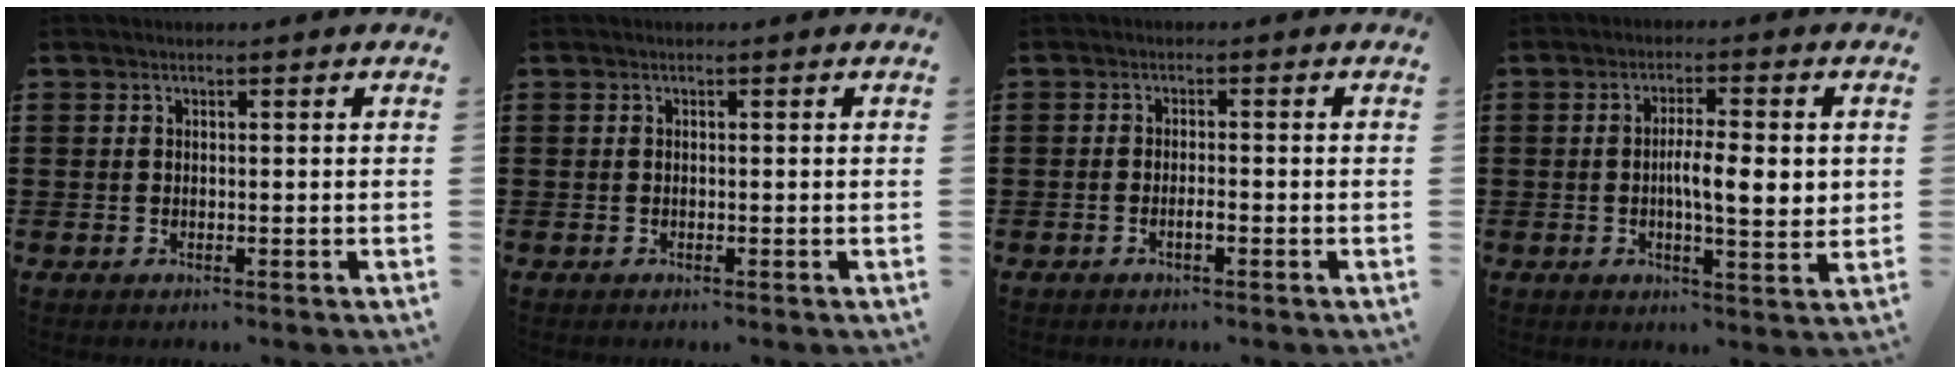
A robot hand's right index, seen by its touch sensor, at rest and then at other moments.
{"total": 0.0}
{"total": 1.6, "force": [-0.8, 0.3, 1.4], "torque": [-0.026, -0.003, -0.013]}
{"total": 6.7, "force": [0.2, 1.6, 6.5], "torque": [-0.109, 0.000, -0.001]}